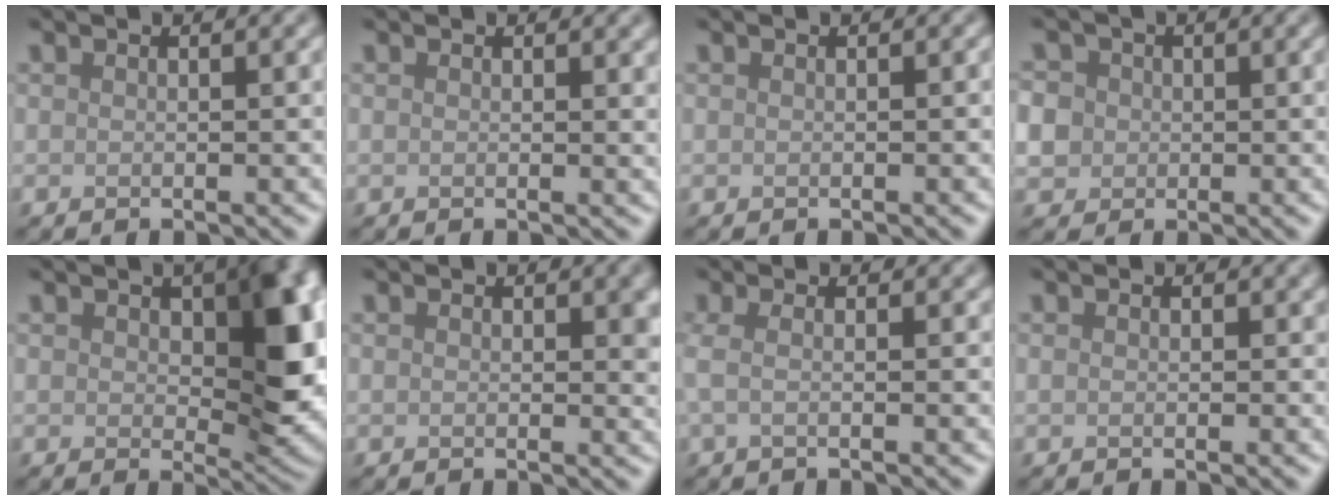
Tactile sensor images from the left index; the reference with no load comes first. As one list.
[{"total": 0.8, "force": [0.4, 0.1, 0.6], "torque": [-0.007, 0.001, 0.006]}, {"total": 0.0}, {"total": 5.1, "force": [-0.1, 4.8, 1.8], "torque": [-0.044, 0.027, -0.025]}, {"total": 9.1, "force": [1.4, 4.8, 7.6], "torque": [-0.104, -0.003, 0.027]}, {"total": 2.0, "force": [0.6, 1.0, 1.7], "torque": [-0.013, 0.000, 0.007]}, {"total": 1.7, "force": [0.1, 0.4, 1.6], "torque": [-0.033, 0.002, -0.005]}, {"total": 0.8, "force": [0.2, 0.5, 0.5], "torque": [-0.008, -0.002, 0.003]}]